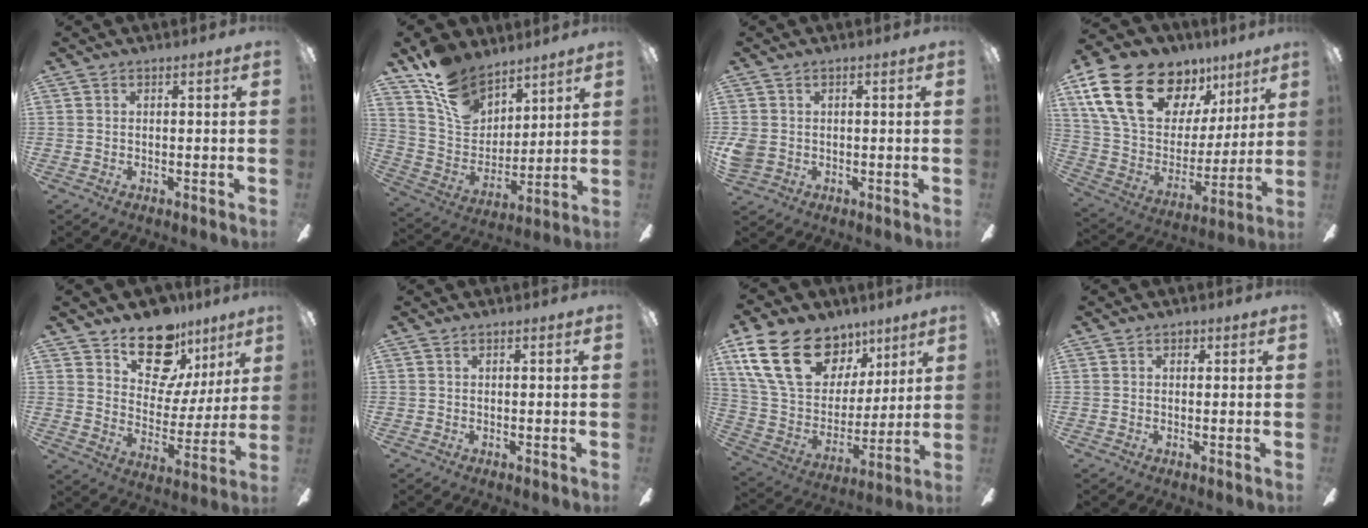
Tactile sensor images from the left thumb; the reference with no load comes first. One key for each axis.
{"total": 14.8, "fx": 10.8, "fy": 8.7, "fz": 5.3, "tx": -0.111, "ty": -0.062, "tz": 0.211}
{"total": 3.5, "fx": -0.2, "fy": 3.0, "fz": 1.8, "tx": -0.037, "ty": 0.006, "tz": -0.002}
{"total": 23.7, "fx": 13.8, "fy": 14.1, "fz": 13.1, "tx": -0.244, "ty": -0.063, "tz": 0.260}
{"total": 17.1, "fx": 12.2, "fy": 9.4, "fz": 7.5, "tx": -0.114, "ty": -0.080, "tz": 0.221}
{"total": 0.0}
{"total": 24.6, "fx": 13.0, "fy": 15.7, "fz": 13.7, "tx": -0.259, "ty": -0.054, "tz": 0.240}
{"total": 1.3, "fx": 0.6, "fy": 1.0, "fz": 0.6, "tx": -0.004, "ty": 0.002, "tz": 0.008}